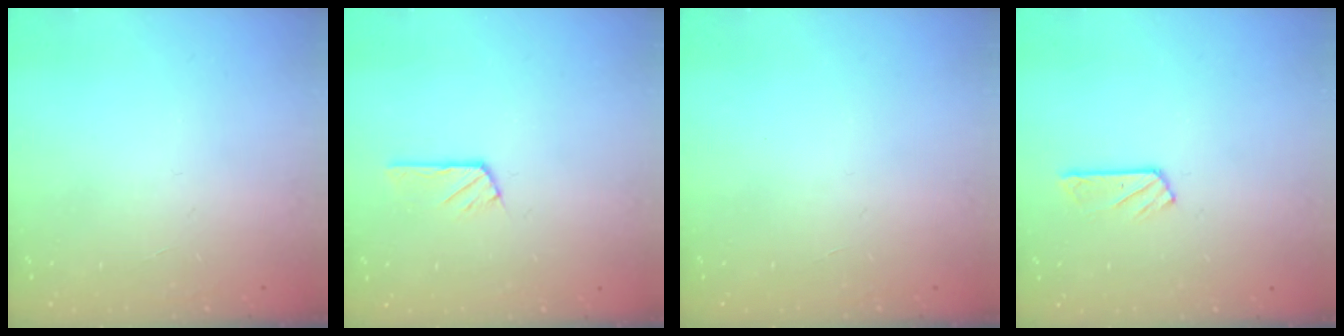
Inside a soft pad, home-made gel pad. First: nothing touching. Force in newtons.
{"total": 3.1, "press": 3.1, "slide": 0.1}
{"total": 0.0}
{"total": 4.2, "press": 4.2, "slide": 0.4}